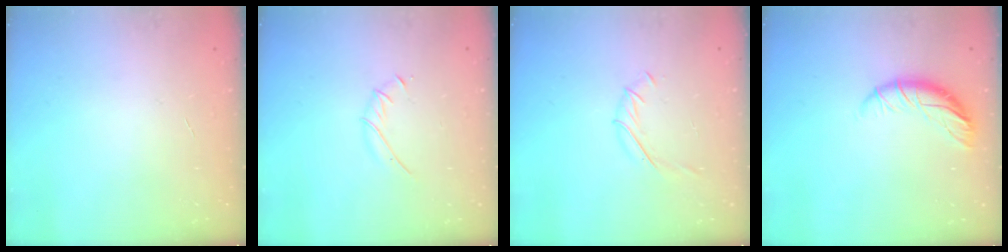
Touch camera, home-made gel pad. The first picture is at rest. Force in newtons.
{"total": 3.7, "press": 3.6, "slide": 1.0}
{"total": 3.6, "press": 3.5, "slide": 0.9}
{"total": 9.1, "press": 9.1, "slide": 0.4}